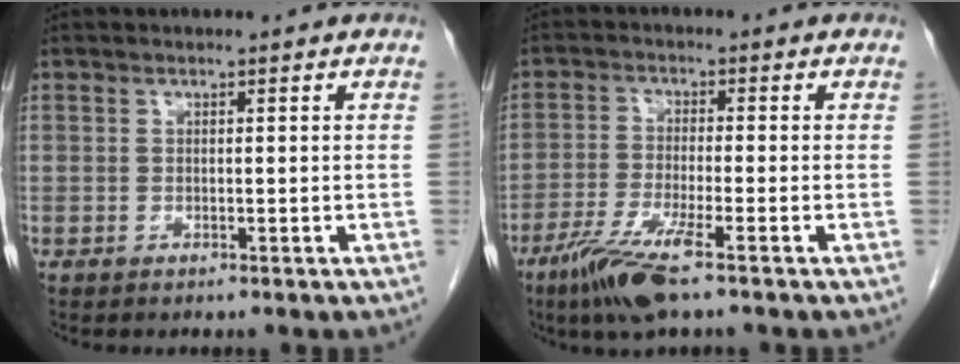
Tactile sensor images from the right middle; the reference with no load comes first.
{"total": 7.6, "force": [-4.8, 0.1, 5.9], "torque": [-0.122, -0.022, -0.093]}